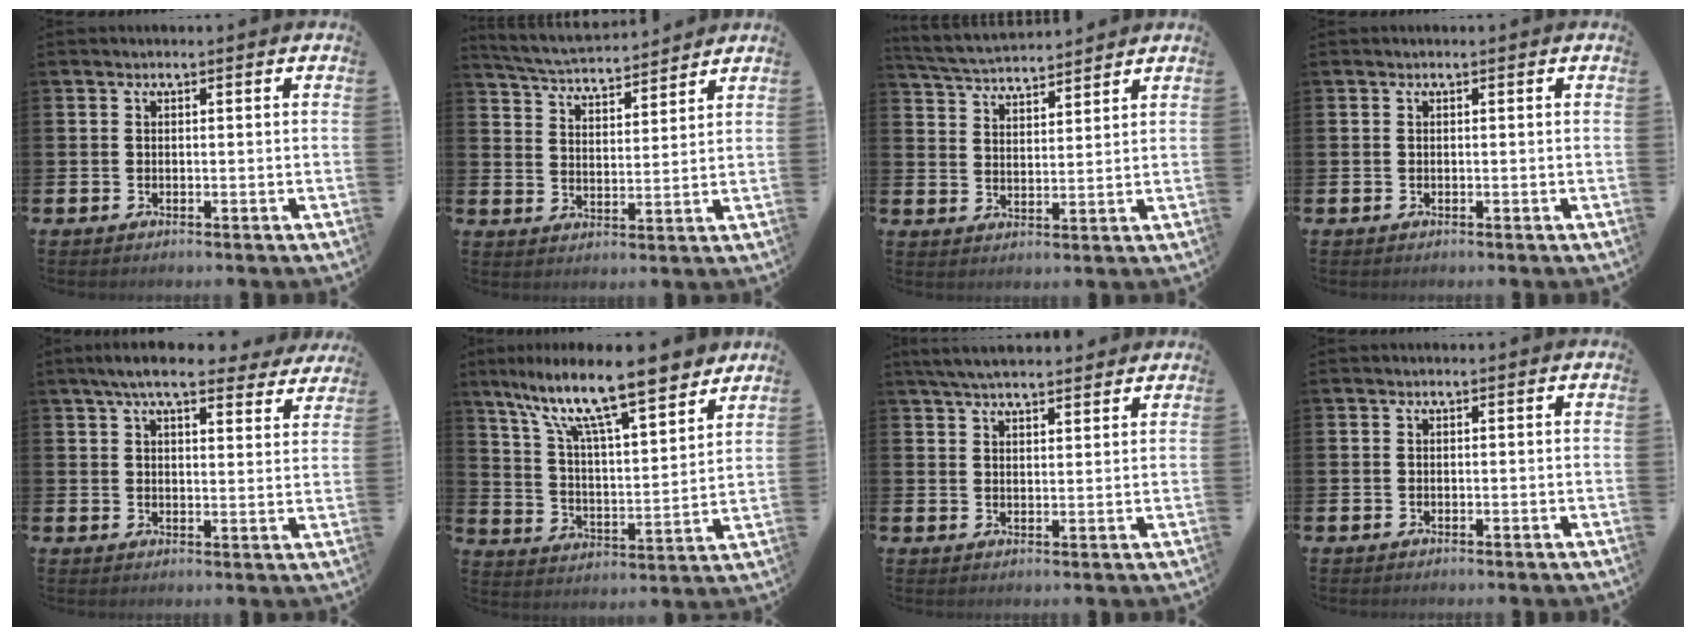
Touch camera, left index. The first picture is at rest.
{"total": 5.1, "force": [5.1, 0.4, 0.5], "torque": [-0.027, -0.034, 0.089]}
{"total": 4.6, "force": [4.6, 0.5, 0.2], "torque": [-0.021, -0.028, 0.081]}
{"total": 0.0}
{"total": 7.5, "force": [6.6, 1.4, 3.1], "torque": [-0.067, -0.024, 0.118]}
{"total": 12.8, "force": [10.5, 2.4, 7.0], "torque": [-0.158, -0.063, 0.175]}
{"total": 4.8, "force": [4.5, 1.0, 1.3], "torque": [-0.032, -0.012, 0.083]}
{"total": 0.0}